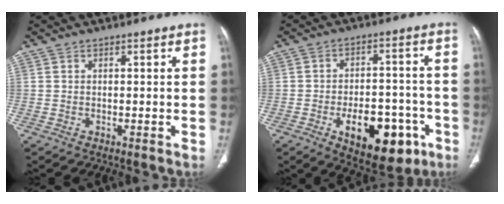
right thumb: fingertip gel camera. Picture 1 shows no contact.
{"total": 16.3, "force": [-6.9, 8.7, 11.9], "torque": [-0.136, 0.035, -0.086]}